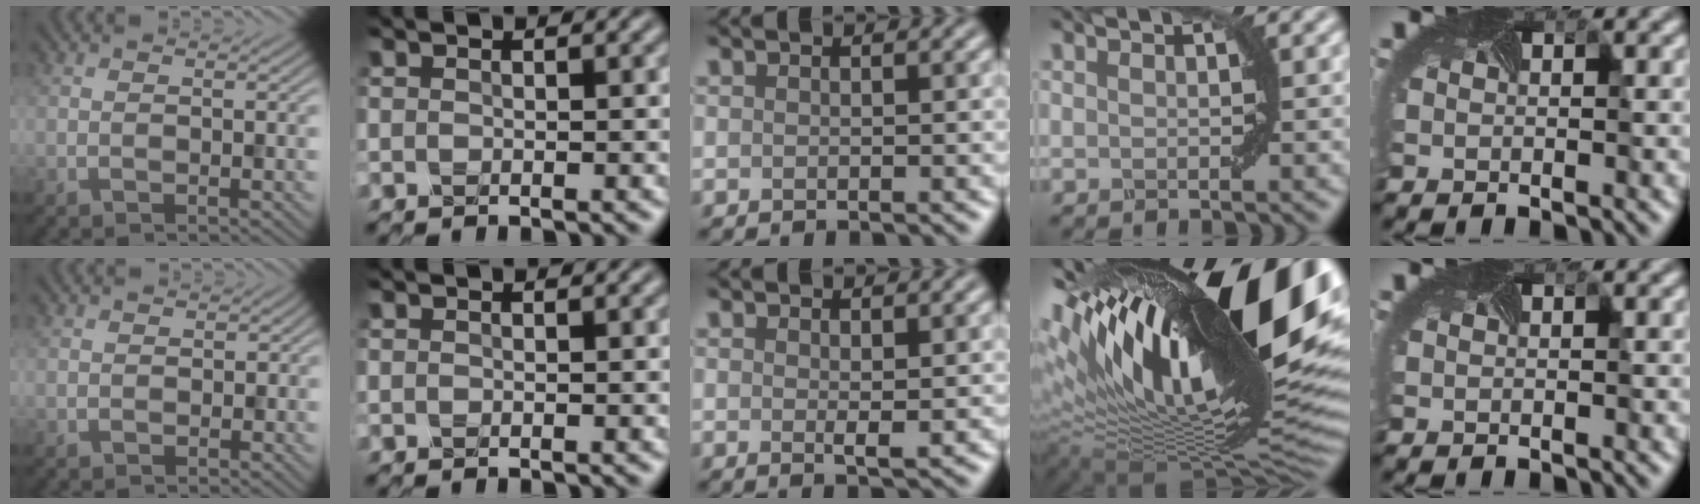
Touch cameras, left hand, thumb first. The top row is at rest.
{"thumb": {"total": 0.6, "force": [-0.1, 0.5, -0.2], "torque": [0.008, -0.003, -0.004]}, "middle": {"total": 1.1, "force": [0.3, 0.2, 1.0], "torque": [-0.018, -0.003, 0.004]}, "ring": {"total": 21.0, "force": [6.4, 7.9, 18.3], "torque": [-0.305, 0.023, 0.115]}}